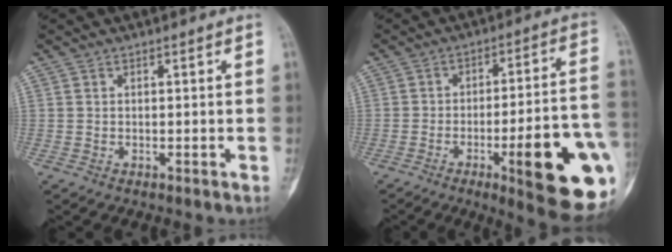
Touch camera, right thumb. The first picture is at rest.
{"total": 21.3, "force": [-7.0, 4.4, 19.6], "torque": [-0.216, 0.014, -0.083]}